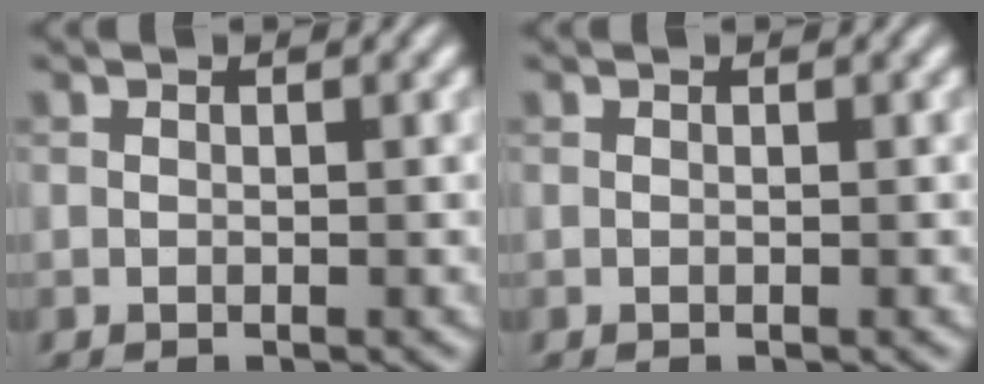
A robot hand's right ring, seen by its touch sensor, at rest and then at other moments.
{"total": 0.0}